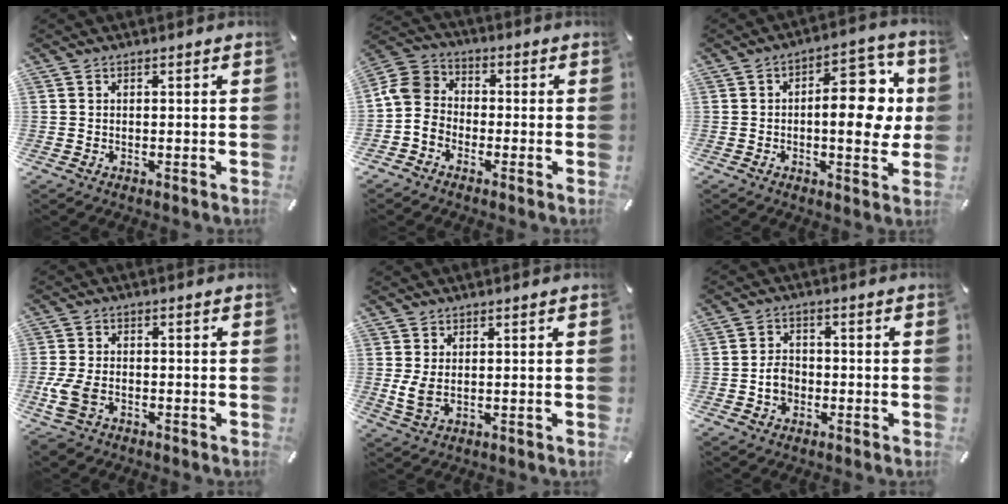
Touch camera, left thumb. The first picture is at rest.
{"total": 7.6, "force": [-2.9, 6.4, 2.8], "torque": [-0.071, 0.031, -0.054]}
{"total": 15.0, "force": [1.4, 7.8, 12.8], "torque": [-0.149, -0.016, 0.019]}
{"total": 7.7, "force": [-2.9, 5.0, 5.1], "torque": [-0.125, 0.002, -0.053]}
{"total": 4.1, "force": [0.5, 2.4, 3.3], "torque": [-0.076, -0.009, 0.005]}
{"total": 4.6, "force": [-1.3, 3.7, 2.4], "torque": [-0.044, 0.000, -0.025]}